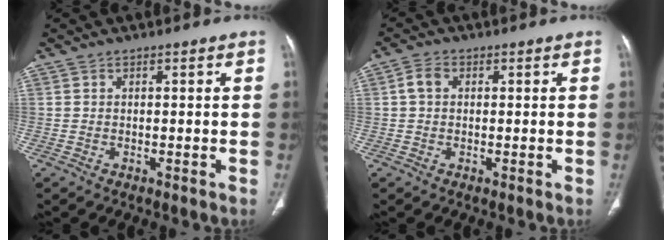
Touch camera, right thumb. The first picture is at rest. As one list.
[{"total": 2.7, "force": [0.5, 2.0, 1.8], "torque": [-0.035, 0.008, 0.007]}]